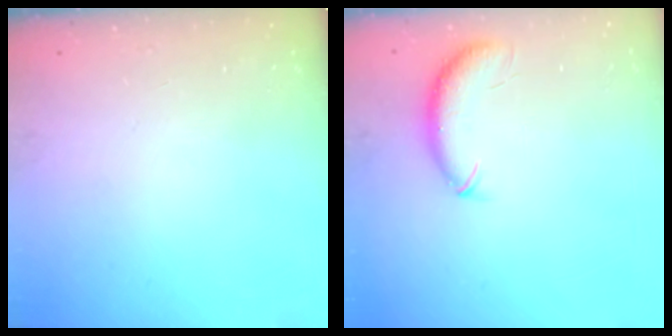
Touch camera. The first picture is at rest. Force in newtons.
{"total": 8.7, "press": 8.6, "slide": 1.6}